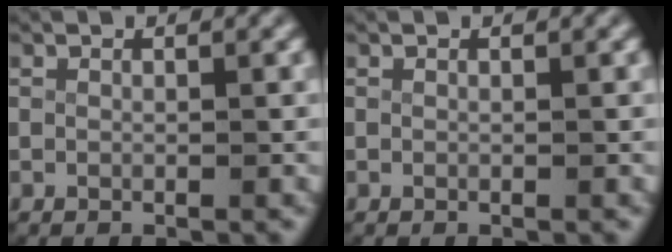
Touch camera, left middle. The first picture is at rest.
{"total": 0.0}